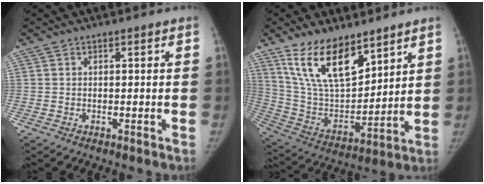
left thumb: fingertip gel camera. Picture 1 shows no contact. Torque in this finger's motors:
{"motor_torque": [1.40, 1.93, 1.49, -1.28, 0.30]}